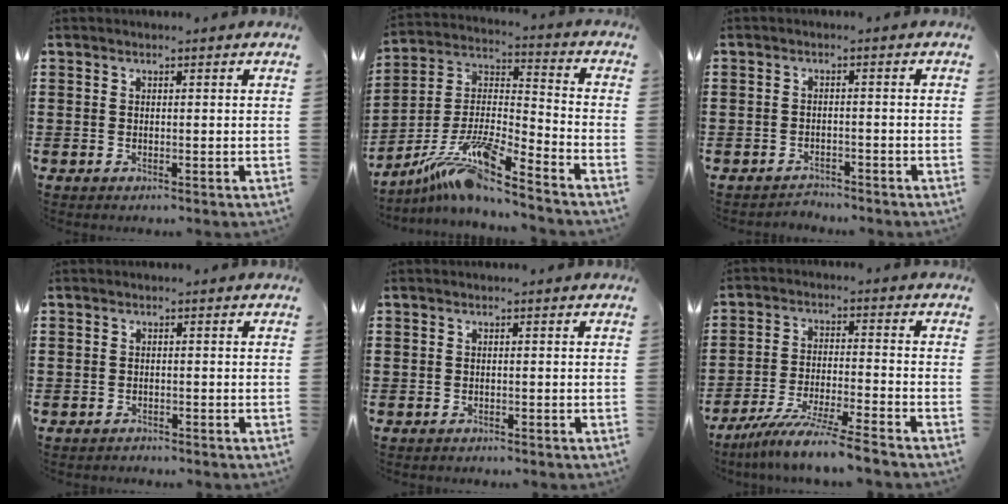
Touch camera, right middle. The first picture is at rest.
{"total": 12.1, "force": [-9.4, 0.8, 7.6], "torque": [-0.169, -0.004, -0.190]}
{"total": 2.1, "force": [-2.1, 0.4, -0.2], "torque": [-0.003, 0.002, -0.048]}
{"total": 1.0, "force": [-0.9, 0.3, -0.1], "torque": [0.001, 0.003, -0.022]}
{"total": 0.7, "force": [-0.6, 0.3, -0.1], "torque": [0.001, 0.002, -0.014]}
{"total": 8.1, "force": [-7.2, -0.9, 3.5], "torque": [-0.073, -0.015, -0.141]}